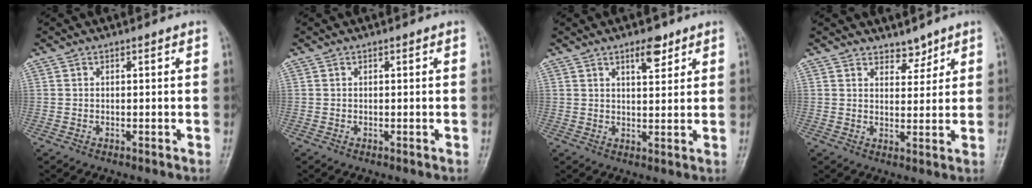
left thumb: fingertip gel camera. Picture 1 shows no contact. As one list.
[{"total": 0.0}, {"total": 4.5, "force": [2.9, 1.7, 3.0], "torque": [-0.032, -0.018, 0.045]}, {"total": 3.2, "force": [2.7, 1.6, 0.6], "torque": [0.013, -0.020, 0.042]}]